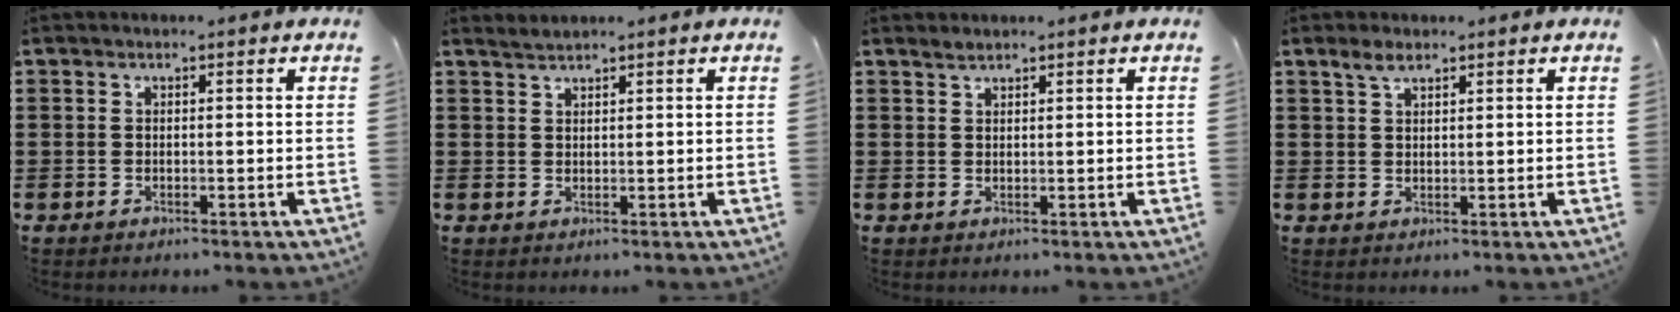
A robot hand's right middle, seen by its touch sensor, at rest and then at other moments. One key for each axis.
{"total": 1.4, "fx": 1.4, "fy": -0.3, "fz": 0.0, "tx": -0.003, "ty": 0.000, "tz": 0.027}
{"total": 1.3, "fx": 1.3, "fy": 0.1, "fz": 0.3, "tx": -0.006, "ty": 0.001, "tz": 0.024}
{"total": 2.5, "fx": 1.9, "fy": 0.8, "fz": 1.3, "tx": -0.030, "ty": 0.003, "tz": 0.035}